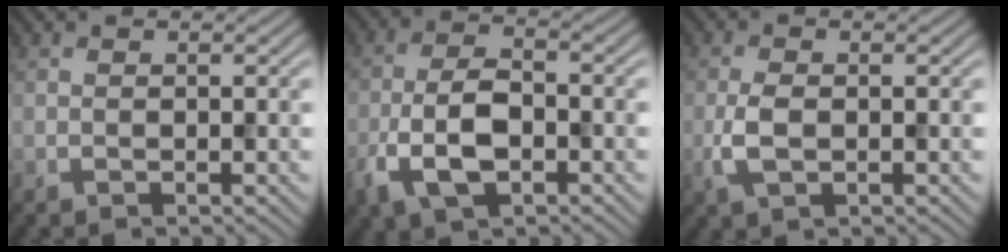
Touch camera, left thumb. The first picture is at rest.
{"total": 7.4, "force": [-3.0, 3.8, 5.7], "torque": [-0.124, -0.003, -0.067]}
{"total": 3.3, "force": [-0.5, 1.7, 2.8], "torque": [-0.069, -0.004, -0.012]}